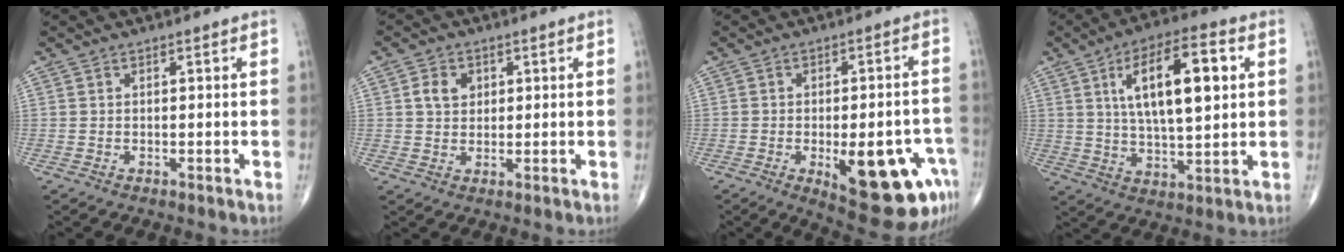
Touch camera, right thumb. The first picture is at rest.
{"total": 4.1, "force": [1.2, 3.3, 2.2], "torque": [-0.024, -0.001, 0.020]}
{"total": 17.4, "force": [-6.5, 6.6, 14.7], "torque": [-0.138, 0.021, -0.067]}
{"total": 16.4, "force": [4.4, 6.0, 14.6], "torque": [-0.230, -0.002, 0.071]}